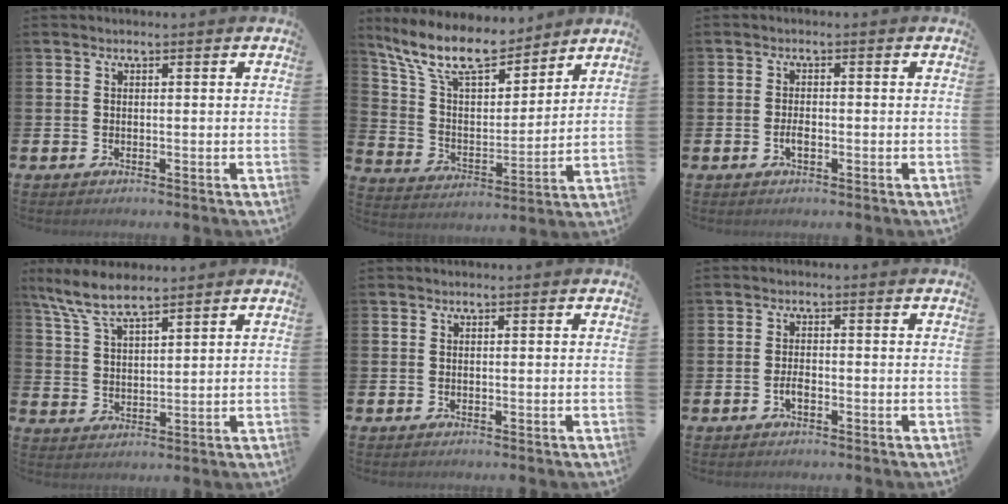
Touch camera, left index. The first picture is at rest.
{"total": 11.8, "force": [10.1, 3.5, 5.0], "torque": [-0.137, -0.055, 0.182]}
{"total": 1.6, "force": [-0.6, 0.7, 1.4], "torque": [-0.024, 0.001, -0.012]}
{"total": 7.1, "force": [6.2, 1.4, 3.2], "torque": [-0.088, -0.017, 0.115]}
{"total": 0.0}
{"total": 1.8, "force": [-0.9, 0.8, 1.4], "torque": [-0.026, 0.001, -0.017]}